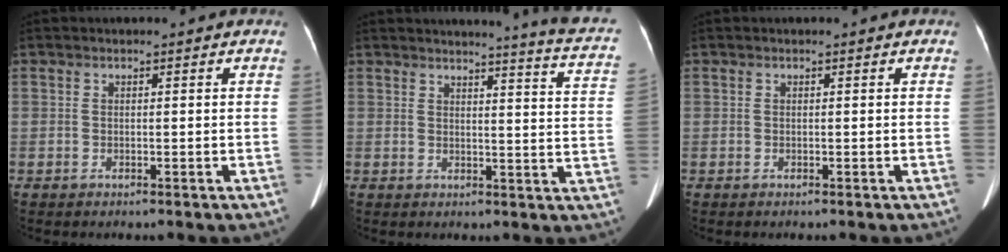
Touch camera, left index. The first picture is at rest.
{"total": 11.1, "force": [10.1, -0.8, 4.6], "torque": [-0.051, -0.060, 0.090]}
{"total": 0.0}